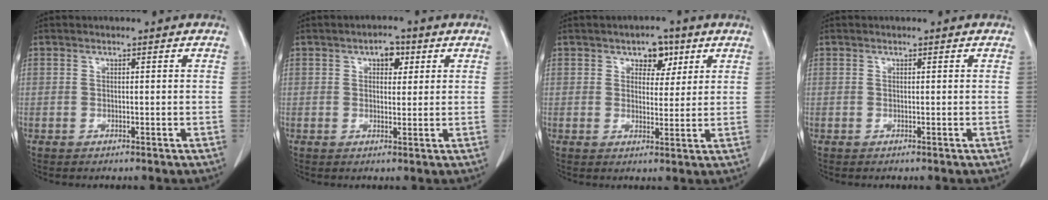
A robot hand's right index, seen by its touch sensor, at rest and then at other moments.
{"total": 3.3, "force": [1.5, 1.9, 2.3], "torque": [-0.030, 0.009, 0.021]}
{"total": 4.3, "force": [2.5, 2.7, 2.4], "torque": [-0.025, 0.006, 0.036]}
{"total": 0.0}